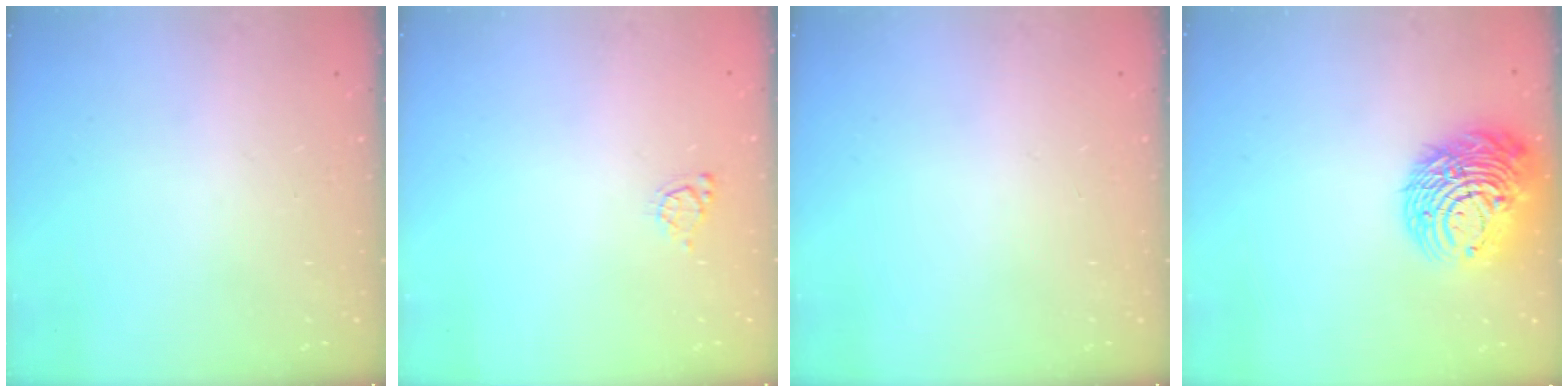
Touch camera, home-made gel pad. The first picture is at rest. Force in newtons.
{"total": 4.2, "press": 4.2, "slide": 0.3}
{"total": 0.0}
{"total": 16.5, "press": 16.4, "slide": 1.6}